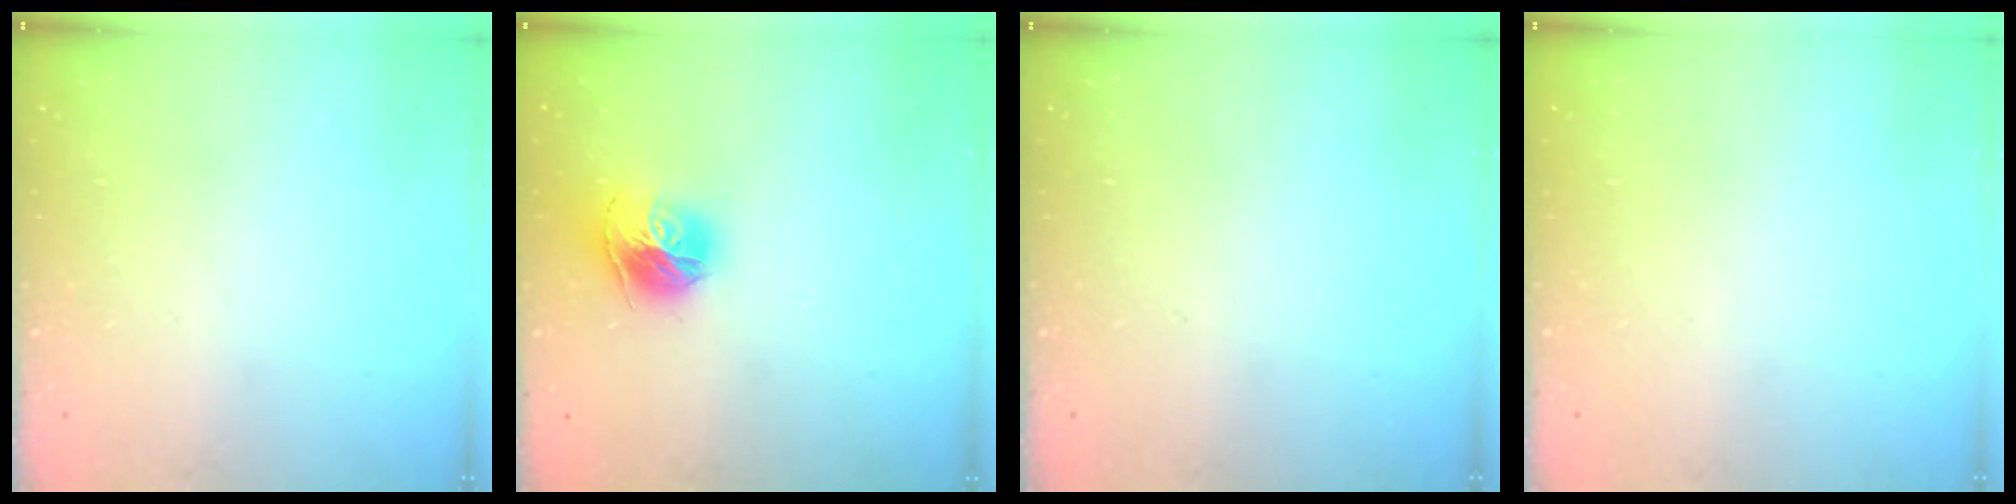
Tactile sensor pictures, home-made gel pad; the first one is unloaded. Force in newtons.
{"total": 13.6, "press": 13.6, "slide": 1.4}
{"total": 0.0}
{"total": 0.0}